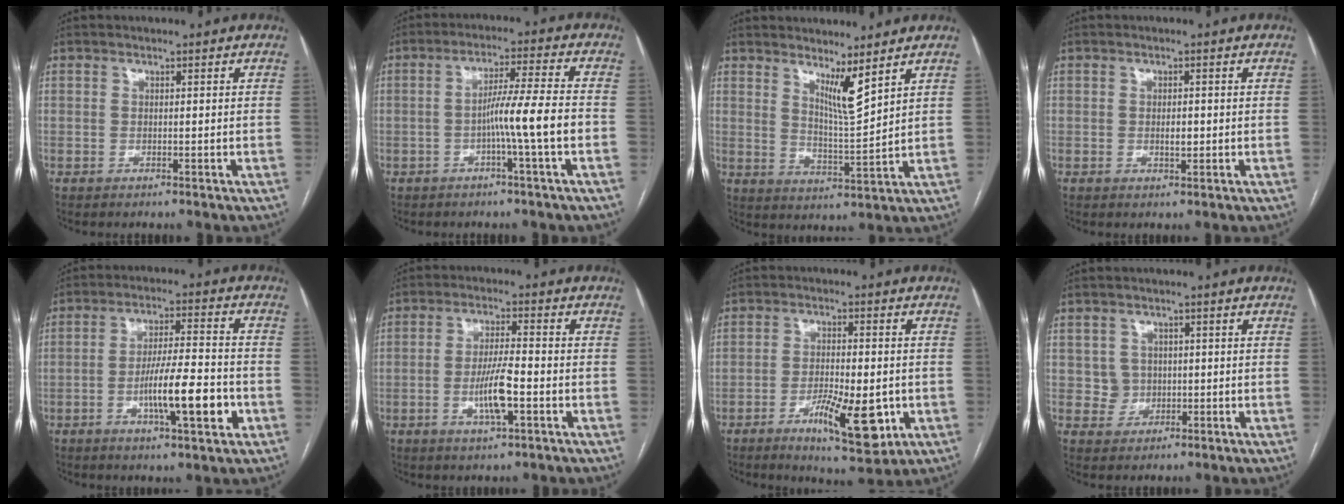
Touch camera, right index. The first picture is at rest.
{"total": 7.9, "force": [-2.2, -1.3, 7.4], "torque": [-0.125, 0.009, -0.037]}
{"total": 5.3, "force": [3.8, -0.3, 3.7], "torque": [-0.067, -0.027, 0.073]}
{"total": 1.8, "force": [-0.2, 0.8, 1.7], "torque": [-0.029, 0.000, -0.002]}
{"total": 11.2, "force": [-3.6, 1.5, 10.5], "torque": [-0.175, 0.002, -0.059]}
{"total": 6.8, "force": [-2.1, 1.0, 6.4], "torque": [-0.122, -0.002, -0.037]}
{"total": 10.2, "force": [-3.5, 2.7, 9.2], "torque": [-0.143, -0.012, -0.047]}
{"total": 2.7, "force": [0.1, 2.7, 0.1], "torque": [0.006, 0.007, 0.005]}